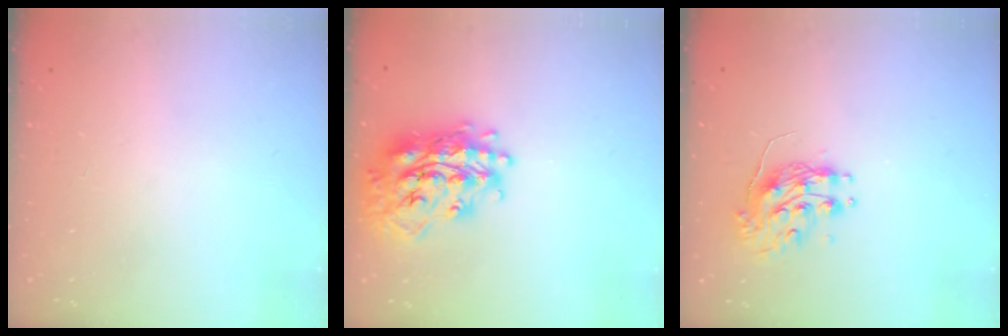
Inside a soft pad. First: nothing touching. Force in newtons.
{"total": 21.6, "press": 21.5, "slide": 1.8}
{"total": 9.3, "press": 9.3, "slide": 0.8}